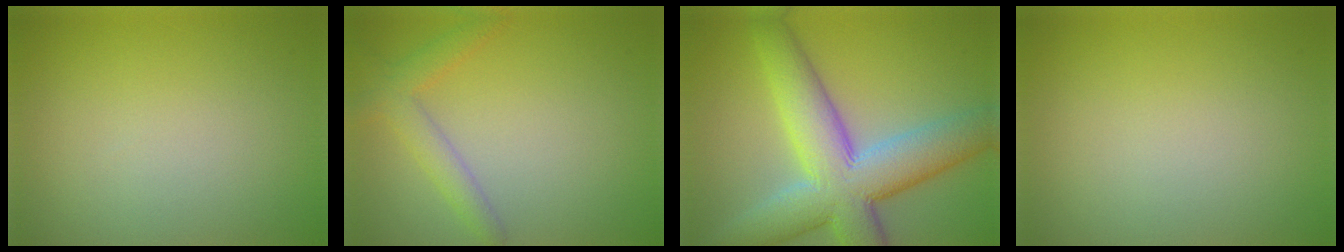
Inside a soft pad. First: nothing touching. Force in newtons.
{"total": 2.7, "press": 2.7, "slide": 0.2}
{"total": 10.5, "press": 10.5, "slide": 0.8}
{"total": 0.0}